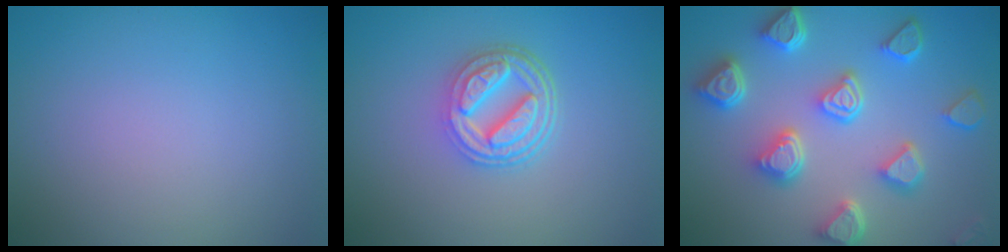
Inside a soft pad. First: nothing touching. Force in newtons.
{"total": 4.9, "press": 3.7, "slide": 3.3}
{"total": 7.1, "press": 5.8, "slide": 4.1}